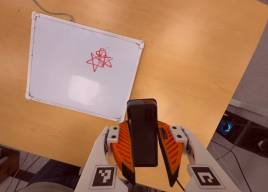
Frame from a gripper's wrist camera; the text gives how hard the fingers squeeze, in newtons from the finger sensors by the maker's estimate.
{"total": 9.8, "left": 8.2, "right": 11.4}